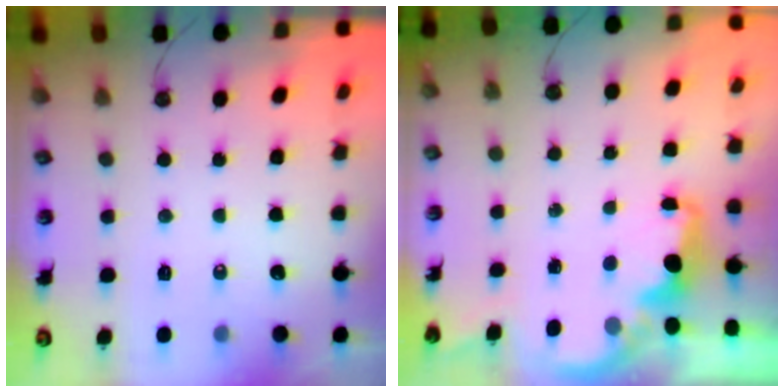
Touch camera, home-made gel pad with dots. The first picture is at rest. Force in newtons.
{"total": 2.1, "press": 1.9, "slide": 0.8}